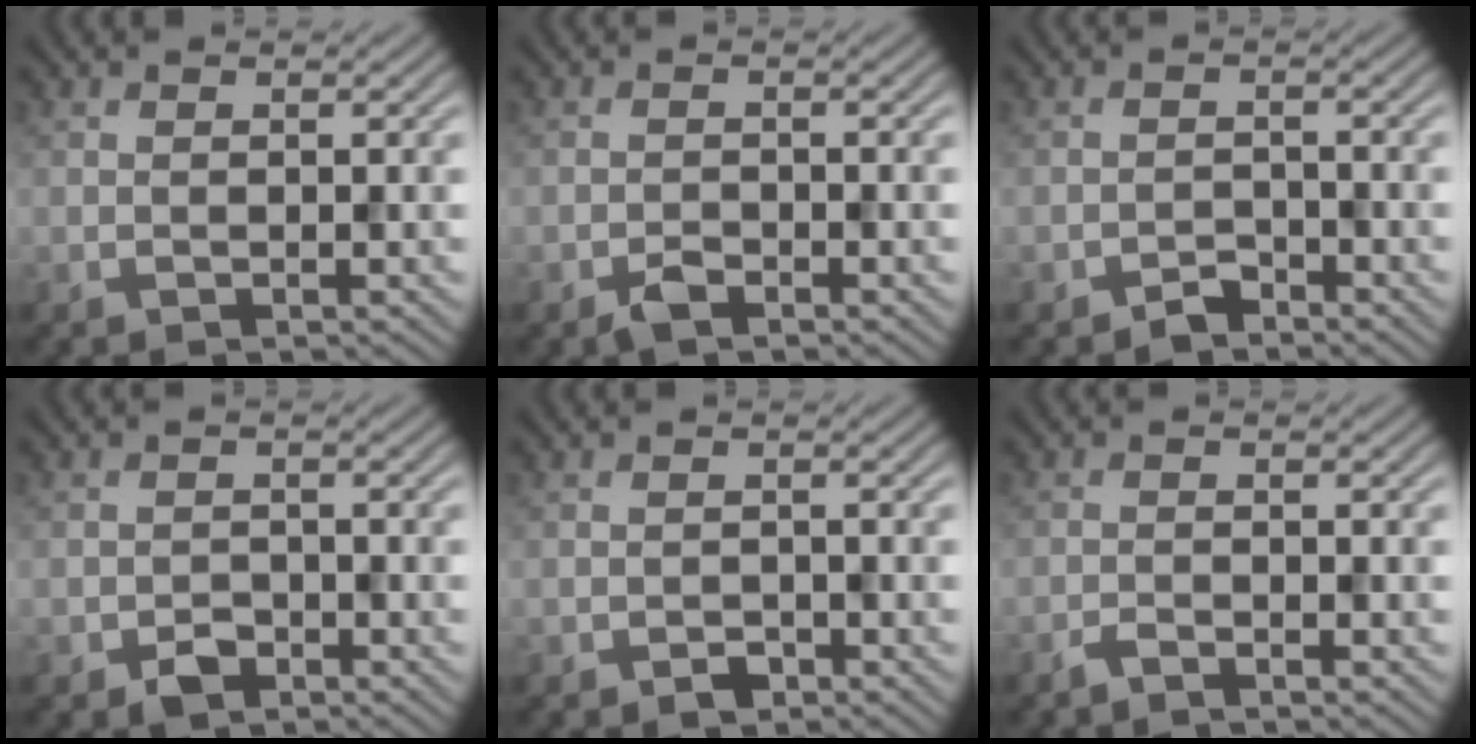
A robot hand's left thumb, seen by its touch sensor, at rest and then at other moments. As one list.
[{"total": 1.6, "force": [-1.2, 0.7, 0.8], "torque": [-0.014, 0.000, -0.026]}, {"total": 1.9, "force": [-1.6, 0.8, 0.5], "torque": [-0.004, 0.004, -0.034]}, {"total": 2.2, "force": [-1.5, 1.4, 0.8], "torque": [-0.011, 0.000, -0.031]}, {"total": 1.3, "force": [-0.9, 0.8, 0.5], "torque": [-0.007, -0.002, -0.018]}, {"total": 1.3, "force": [-1.1, 0.2, 0.5], "torque": [-0.012, 0.000, -0.026]}]